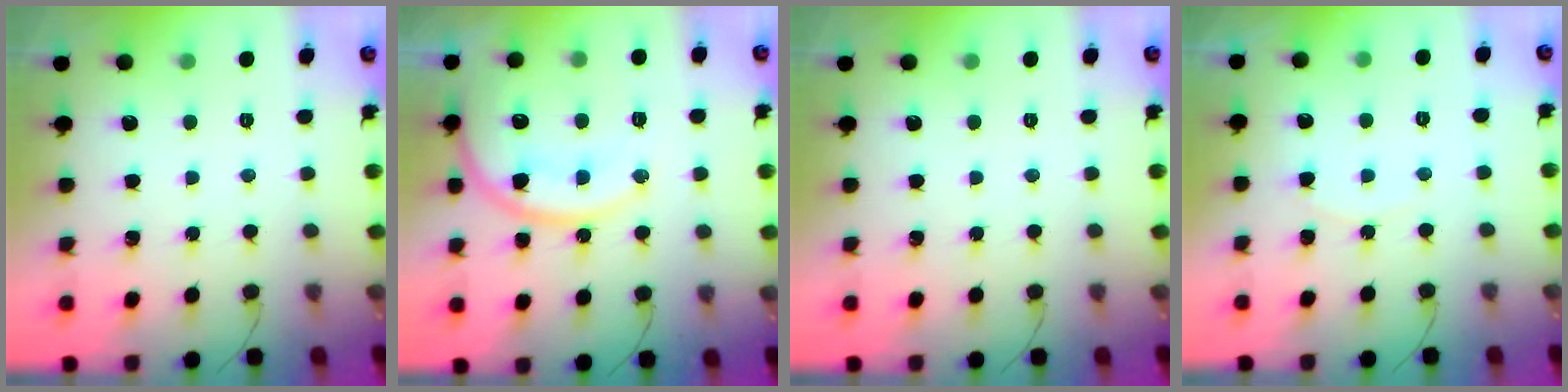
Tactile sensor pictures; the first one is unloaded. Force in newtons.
{"total": 15.7, "press": 15.7, "slide": 1.4}
{"total": 0.0}
{"total": 3.5, "press": 3.4, "slide": 0.5}